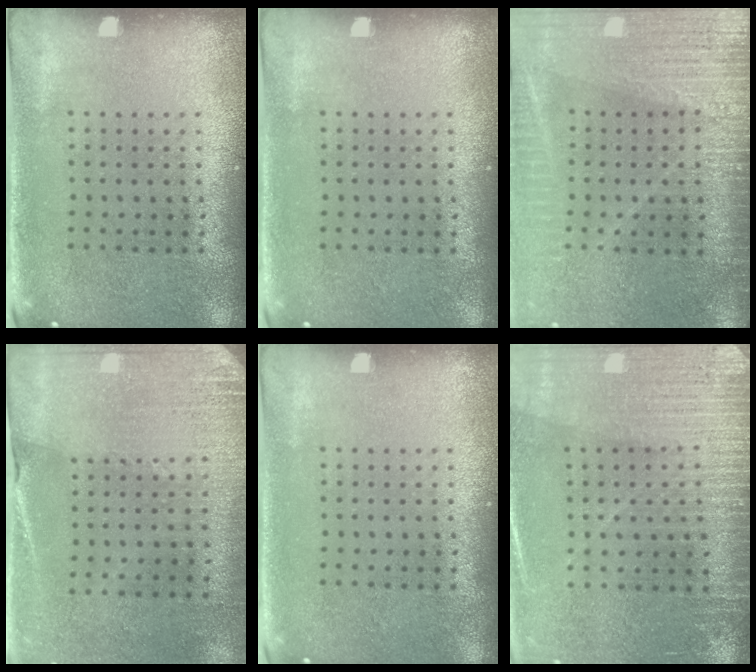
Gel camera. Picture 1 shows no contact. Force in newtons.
{"total": 0.0}
{"total": 3.7, "press": 3.4, "slide": 1.5}
{"total": 2.7, "press": 2.6, "slide": 0.9}
{"total": 0.0}
{"total": 3.0, "press": 3.0, "slide": 0.4}